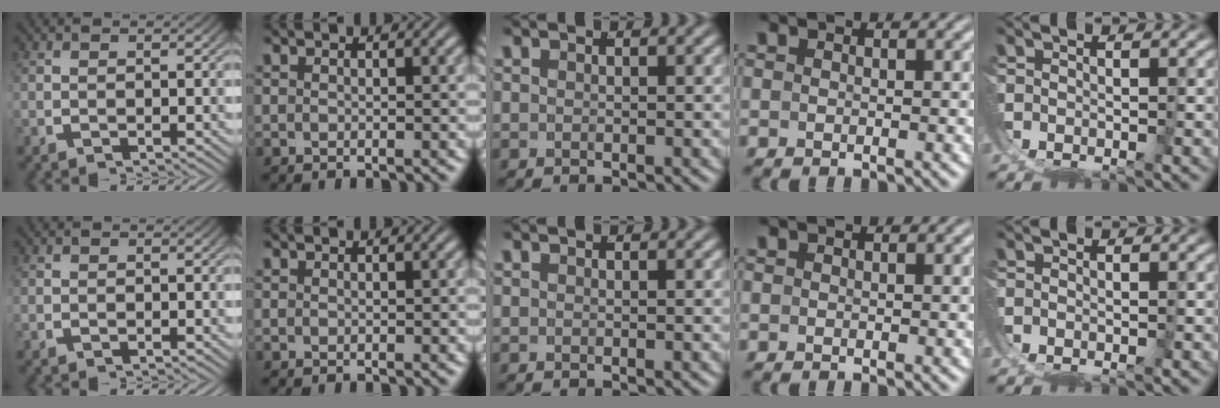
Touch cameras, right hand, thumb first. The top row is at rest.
{}